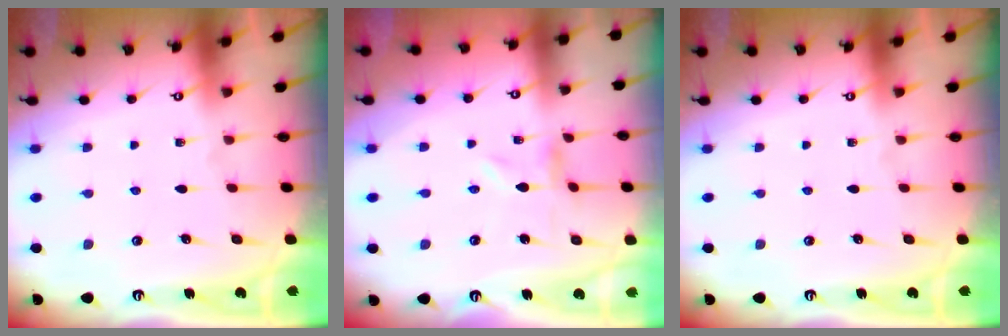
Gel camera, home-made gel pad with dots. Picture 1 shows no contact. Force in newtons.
{"total": 0.0}
{"total": 0.0}